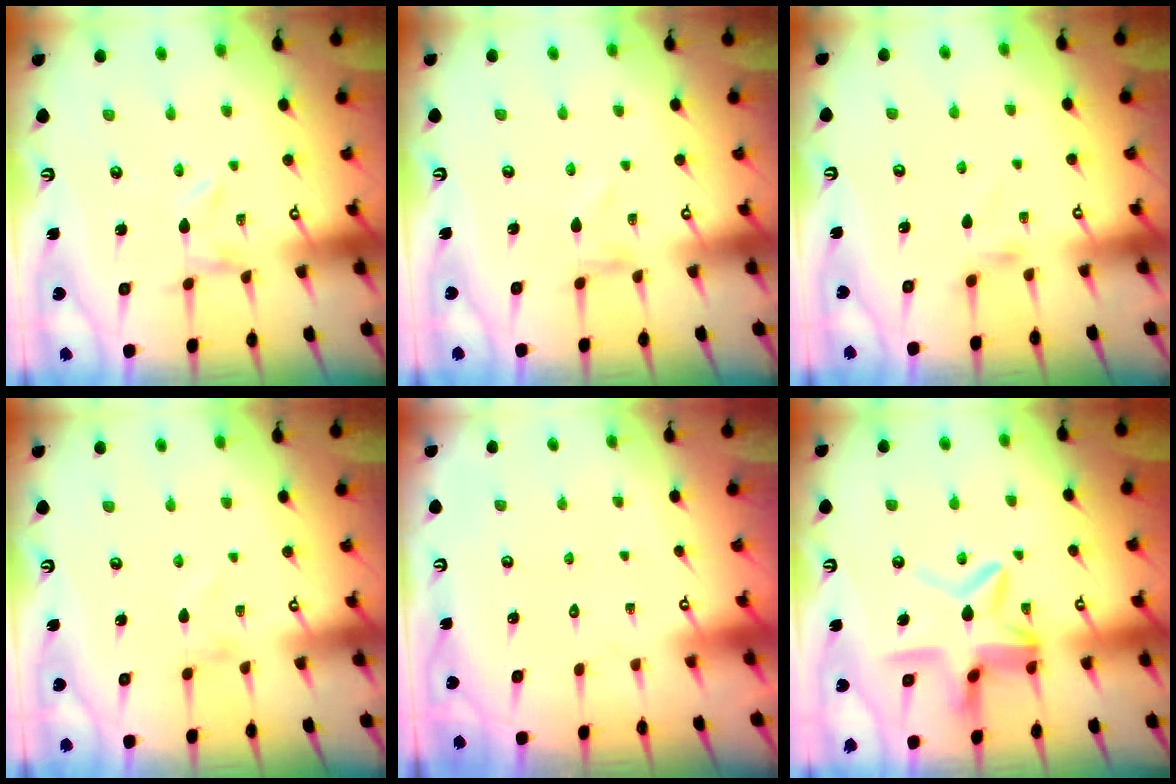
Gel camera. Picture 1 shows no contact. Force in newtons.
{"total": 0.7, "press": 0.7, "slide": 0.1}
{"total": 3.0, "press": 2.9, "slide": 0.5}
{"total": 0.6, "press": 0.6, "slide": 0.2}
{"total": 1.7, "press": 1.7, "slide": 0.1}
{"total": 11.2, "press": 11.2, "slide": 1.1}